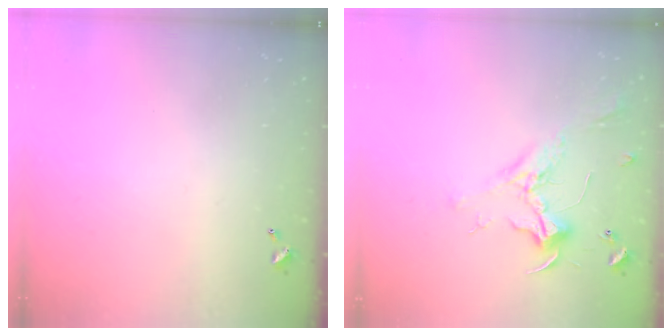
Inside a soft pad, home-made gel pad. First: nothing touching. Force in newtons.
{"total": 2.3, "press": 2.2, "slide": 0.9}